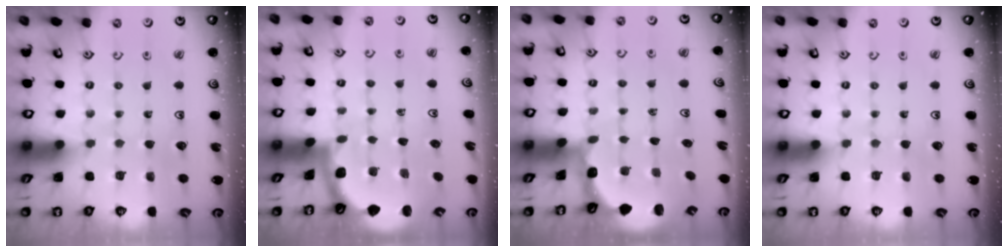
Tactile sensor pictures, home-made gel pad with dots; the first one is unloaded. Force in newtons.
{"total": 1.9, "press": 1.9, "slide": 0.0}
{"total": 1.9, "press": 1.5, "slide": 1.1}
{"total": 0.0}